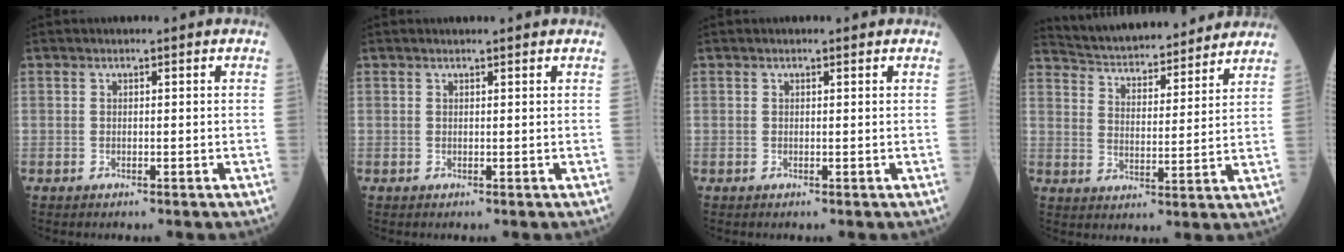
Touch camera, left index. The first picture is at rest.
{"total": 1.7, "force": [1.6, 0.1, 0.6], "torque": [-0.011, 0.011, 0.020]}
{"total": 0.5, "force": [0.4, 0.2, 0.3], "torque": [-0.011, 0.002, 0.004]}
{"total": 19.0, "force": [17.7, 3.2, 5.9], "torque": [-0.091, 0.017, 0.256]}